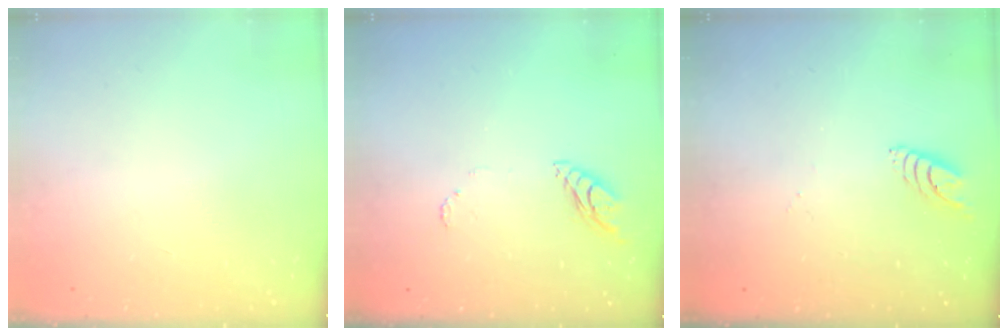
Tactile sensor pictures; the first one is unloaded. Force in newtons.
{"total": 6.5, "press": 6.5, "slide": 0.4}
{"total": 5.8, "press": 5.8, "slide": 0.5}